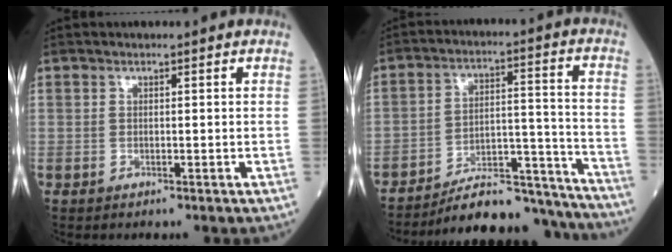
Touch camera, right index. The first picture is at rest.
{"total": 17.8, "force": [-17.1, 2.4, 4.3], "torque": [-0.062, 0.033, -0.254]}